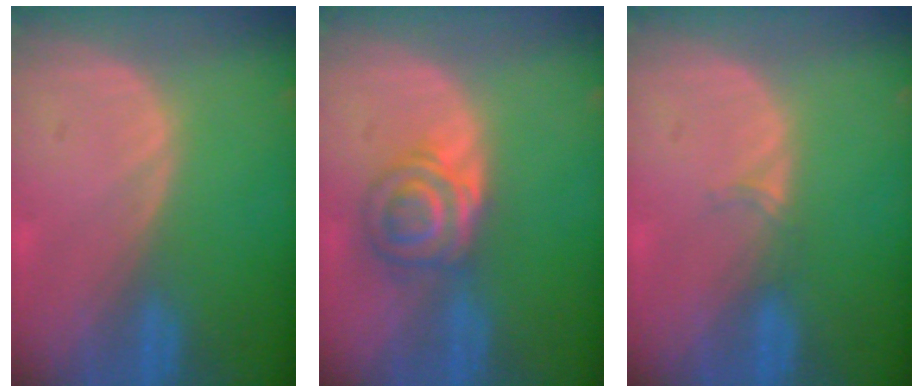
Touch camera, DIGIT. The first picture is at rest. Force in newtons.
{"total": 6.0, "press": 5.5, "slide": 2.3}
{"total": 1.3, "press": 1.0, "slide": 0.9}